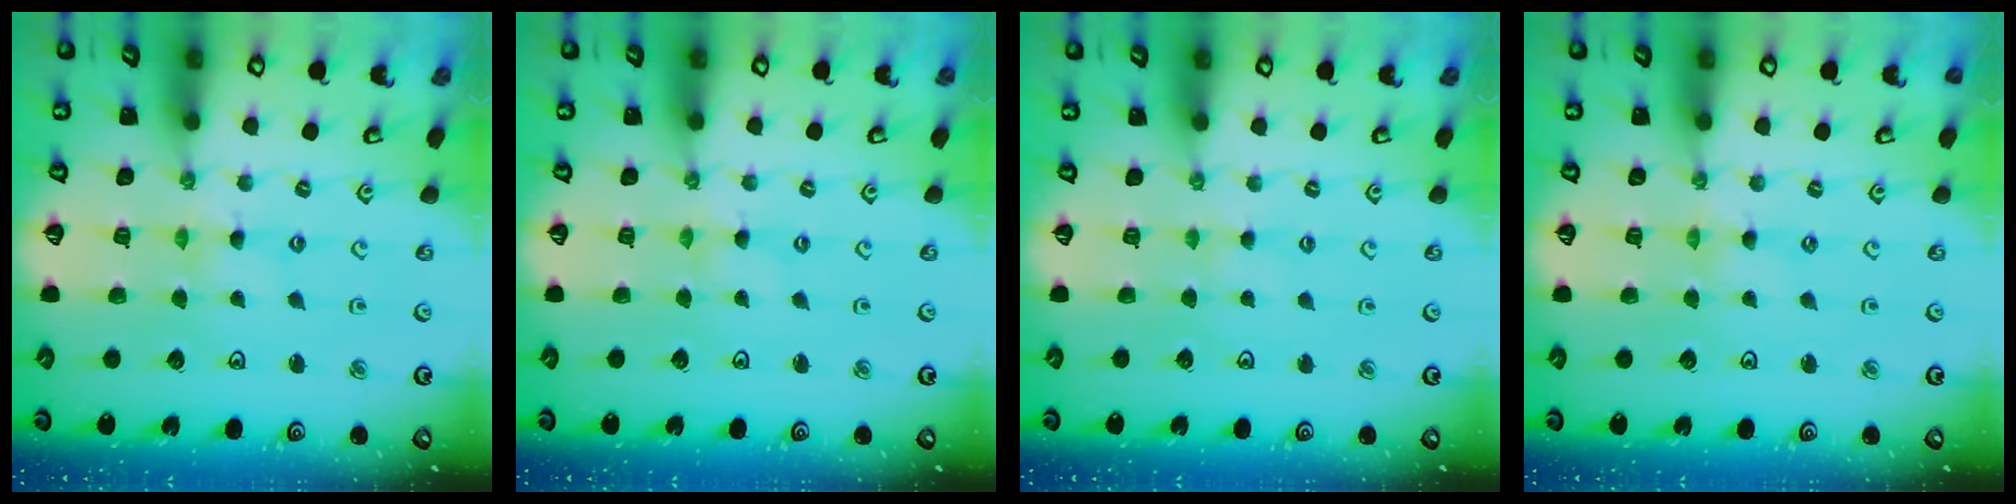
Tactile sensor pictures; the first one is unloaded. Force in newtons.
{"total": 0.0}
{"total": 1.7, "press": 1.7, "slide": 0.3}
{"total": 0.0}